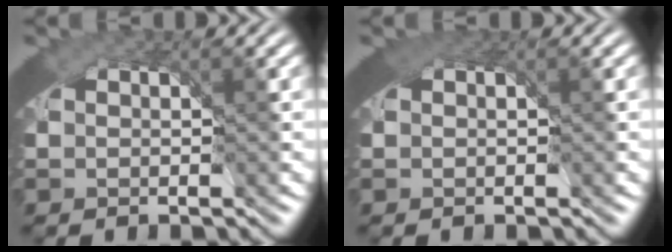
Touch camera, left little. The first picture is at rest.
{"total": 1.3, "force": [0.7, 0.8, 0.7], "torque": [-0.014, -0.003, 0.012]}